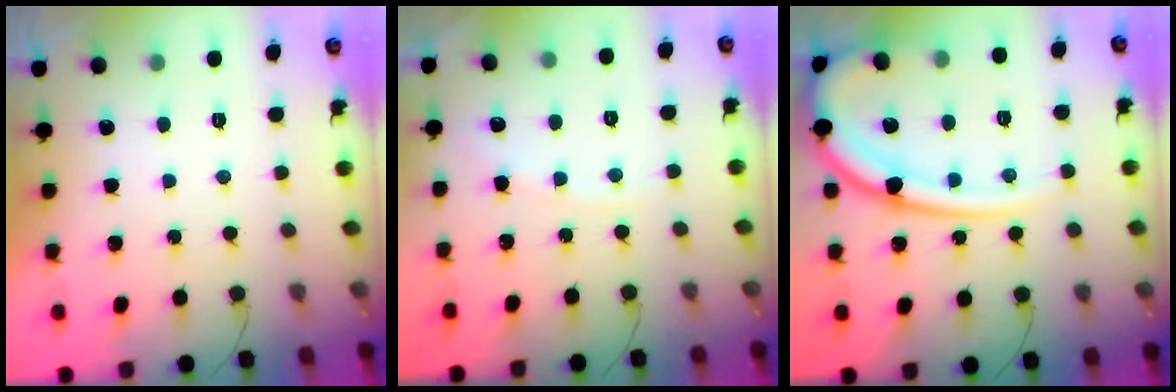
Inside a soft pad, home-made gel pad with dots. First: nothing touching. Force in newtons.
{"total": 3.4, "press": 3.4, "slide": 0.6}
{"total": 17.8, "press": 17.7, "slide": 2.1}